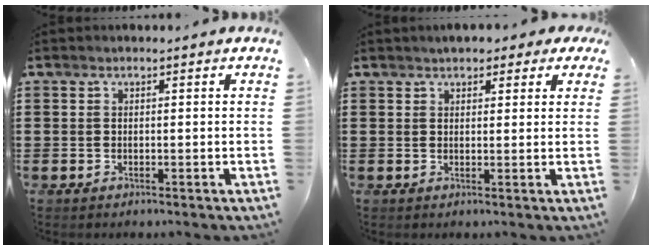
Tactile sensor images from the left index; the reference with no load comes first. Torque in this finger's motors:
{"motor_torque": [1.76, -0.38, 0.75, 0.11]}